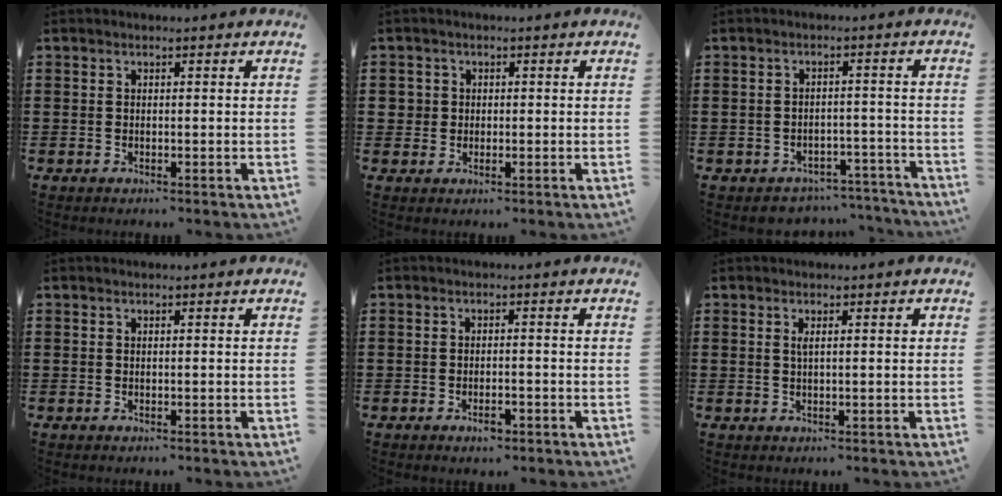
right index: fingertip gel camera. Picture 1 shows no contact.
{"total": 1.7, "force": [0.0, 1.7, 0.3], "torque": [-0.013, 0.009, -0.002]}
{"total": 2.8, "force": [-2.7, 0.9, 0.0], "torque": [-0.009, 0.004, -0.058]}
{"total": 0.0}
{"total": 2.0, "force": [-1.3, 0.7, 1.3], "torque": [-0.025, 0.001, -0.025]}
{"total": 1.6, "force": [0.4, 0.3, 1.5], "torque": [-0.029, 0.002, 0.006]}